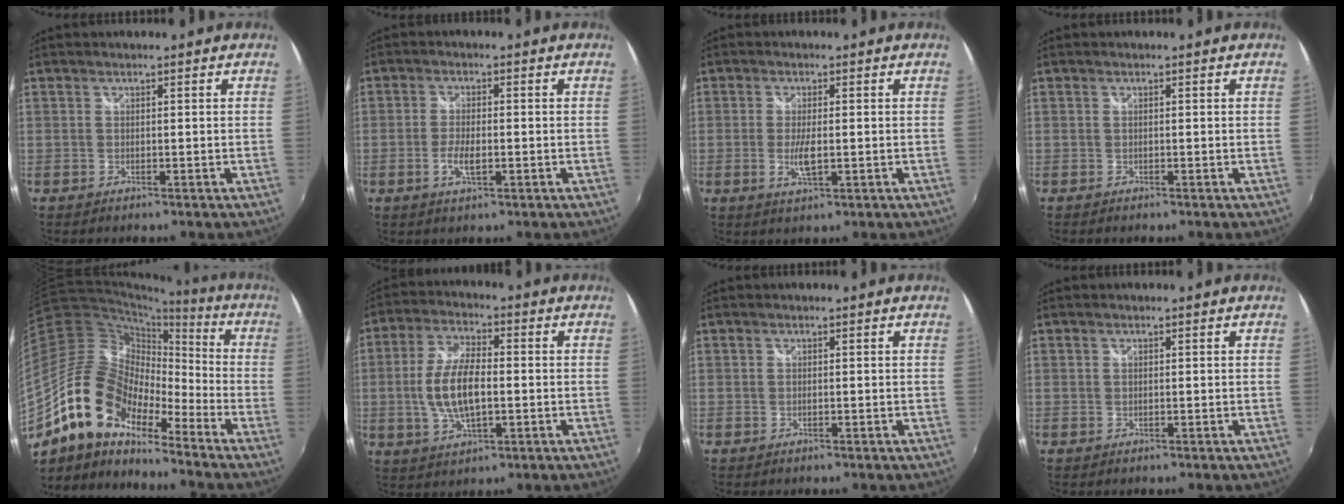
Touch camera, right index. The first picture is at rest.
{"total": 4.0, "force": [-1.3, 1.4, 3.5], "torque": [-0.076, -0.003, -0.025]}
{"total": 3.9, "force": [-0.7, 1.3, 3.7], "torque": [-0.074, -0.008, -0.011]}
{"total": 0.0}
{"total": 16.6, "force": [-11.5, 7.4, 9.5], "torque": [-0.169, 0.002, -0.232]}
{"total": 10.8, "force": [-1.1, 4.8, 9.6], "torque": [-0.196, 0.003, -0.019]}
{"total": 0.0}
{"total": 0.0}